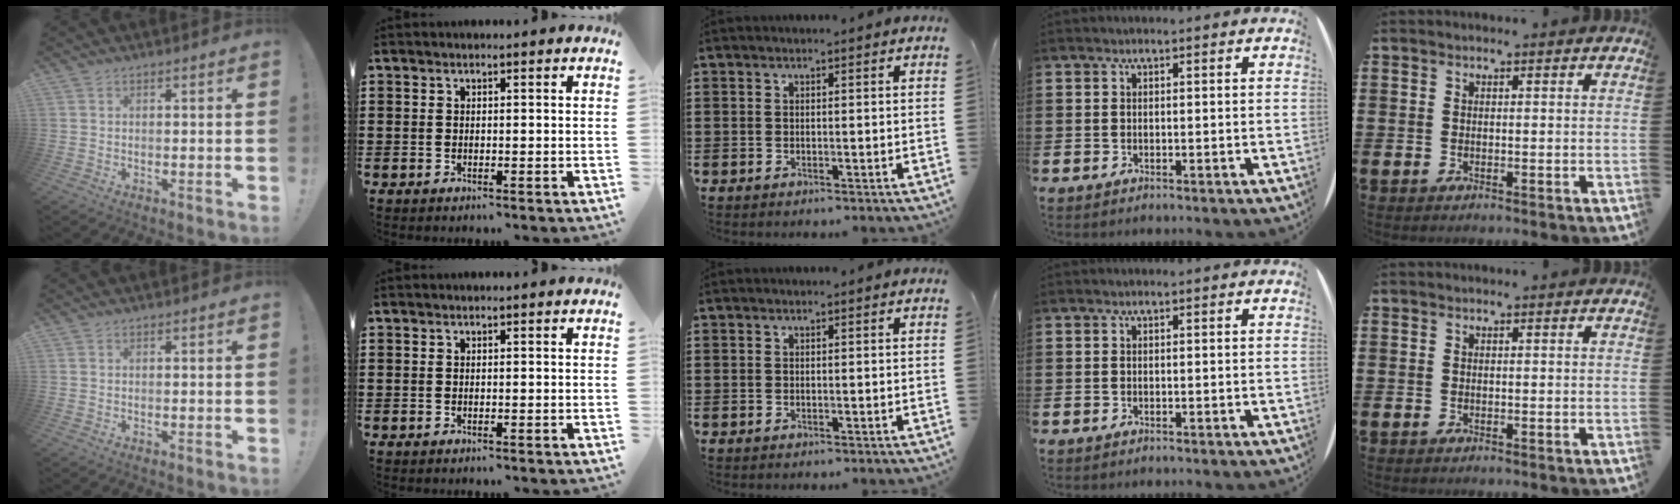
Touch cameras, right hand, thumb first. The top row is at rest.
{"middle": {"total": 0.7, "force": [0.7, 0.2, 0.0], "torque": [0.005, -0.004, 0.012]}}